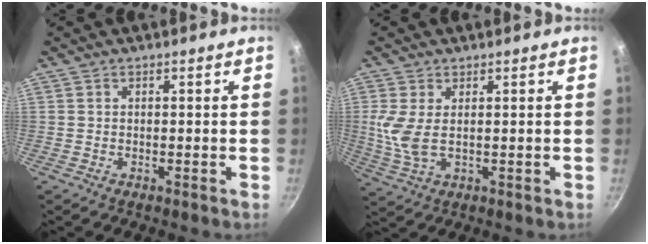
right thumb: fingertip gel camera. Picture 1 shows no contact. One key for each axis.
{"total": 6.0, "fx": 1.0, "fy": 2.8, "fz": 5.2, "tx": -0.117, "ty": -0.006, "tz": 0.027}